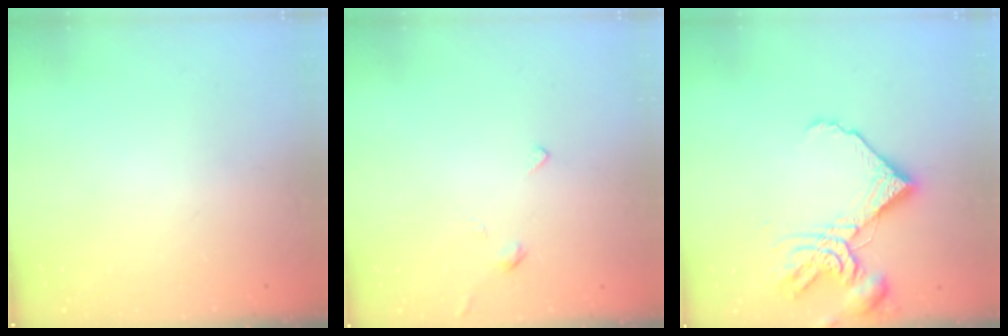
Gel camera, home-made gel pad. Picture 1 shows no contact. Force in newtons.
{"total": 2.4, "press": 2.4, "slide": 0.5}
{"total": 11.9, "press": 11.8, "slide": 1.4}